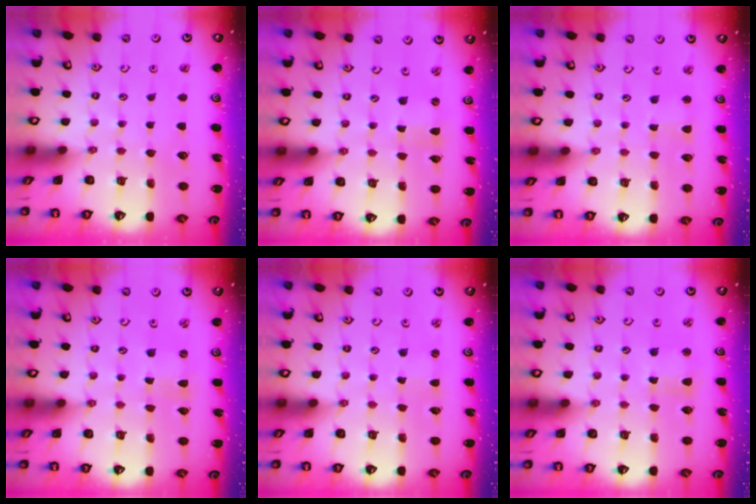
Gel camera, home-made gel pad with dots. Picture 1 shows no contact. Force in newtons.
{"total": 0.0}
{"total": 2.3, "press": 2.3, "slide": 0.2}
{"total": 0.0}
{"total": 0.0}
{"total": 3.1, "press": 3.1, "slide": 0.3}